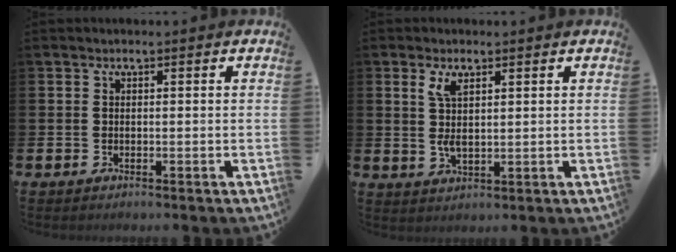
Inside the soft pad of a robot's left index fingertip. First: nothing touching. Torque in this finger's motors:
{"motor_torque": [1.16, -0.08, 0.59, 0.16]}